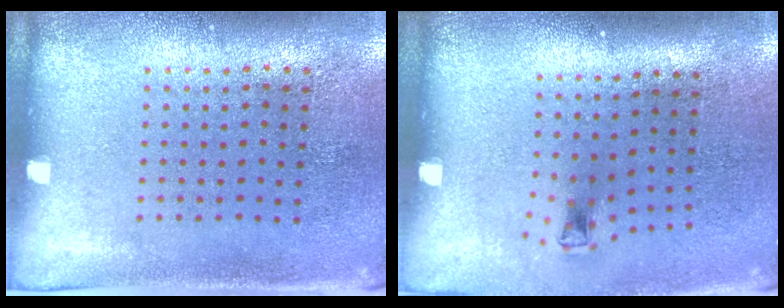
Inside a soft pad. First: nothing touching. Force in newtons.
{"total": 0.7, "press": 0.3, "slide": 0.7}